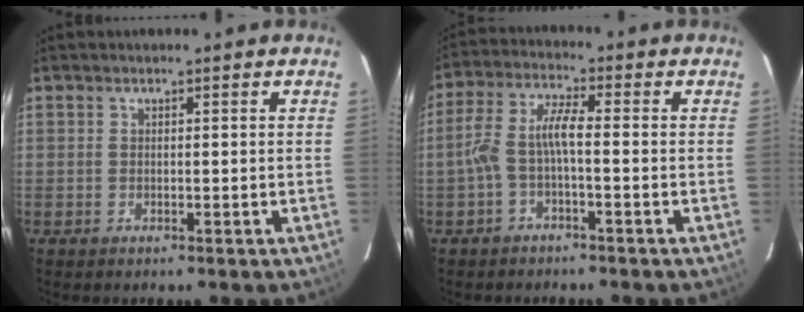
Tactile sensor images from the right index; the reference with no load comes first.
{"total": 5.5, "force": [-1.8, 1.1, 5.1], "torque": [-0.118, 0.015, -0.032]}